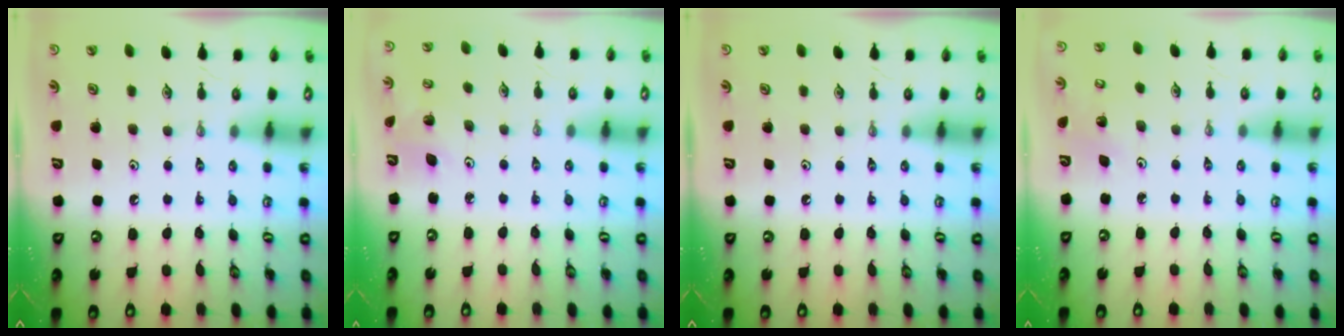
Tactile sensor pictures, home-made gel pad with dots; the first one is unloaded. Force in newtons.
{"total": 2.8, "press": 2.8, "slide": 0.2}
{"total": 0.0}
{"total": 2.2, "press": 2.2, "slide": 0.2}